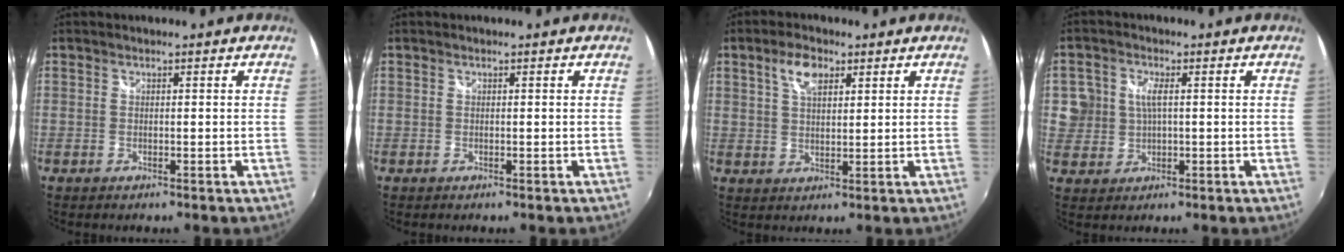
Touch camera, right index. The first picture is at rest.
{"total": 0.0}
{"total": 5.3, "force": [2.8, 2.6, 3.7], "torque": [-0.066, 0.009, 0.050]}
{"total": 5.6, "force": [0.4, 4.8, 2.8], "torque": [-0.060, 0.007, 0.012]}